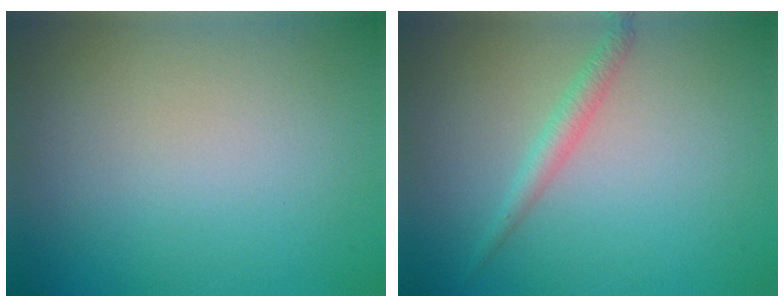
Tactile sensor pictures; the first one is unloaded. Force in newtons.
{"total": 1.6, "press": 1.6, "slide": 0.0}